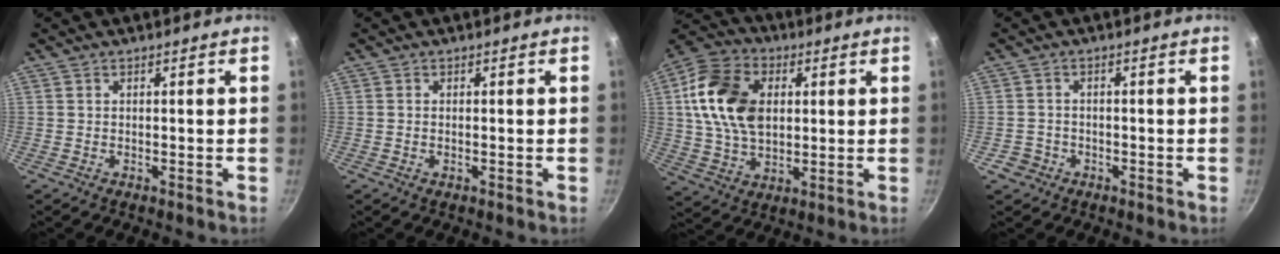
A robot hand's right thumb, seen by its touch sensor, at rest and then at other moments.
{"total": 0.5, "force": [-0.1, 0.2, 0.5], "torque": [-0.009, 0.001, -0.003]}
{"total": 17.0, "force": [3.0, 11.8, 11.9], "torque": [-0.198, 0.002, 0.047]}
{"total": 2.9, "force": [-1.4, 2.5, 0.6], "torque": [-0.002, 0.021, -0.019]}